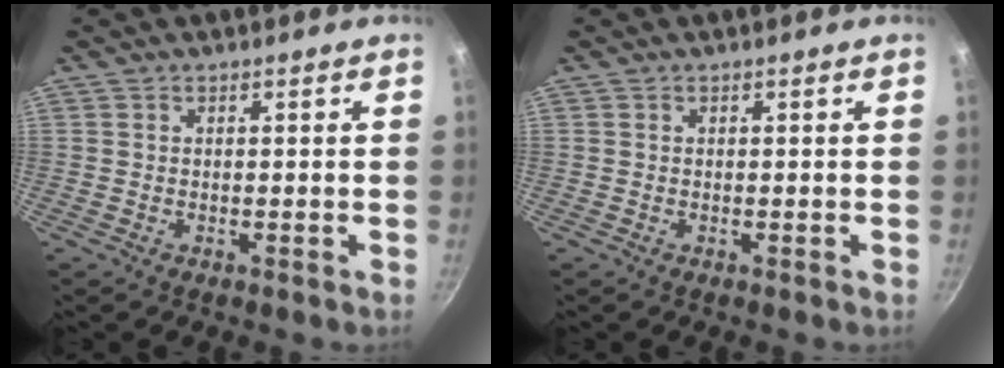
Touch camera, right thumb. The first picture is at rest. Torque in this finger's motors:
{"motor_torque": [-0.03, 0.02, 0.00, 0.00, 0.00]}